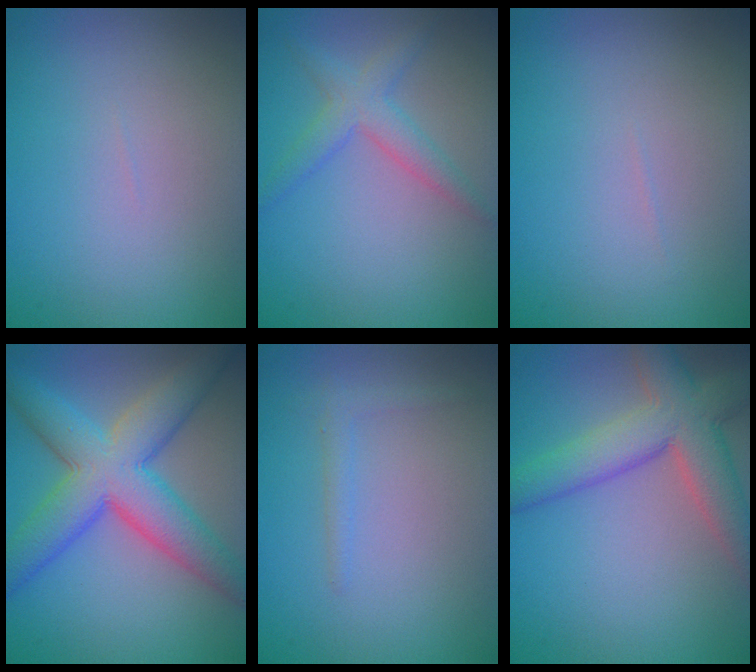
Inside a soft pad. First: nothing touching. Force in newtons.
{"total": 2.9, "press": 2.9, "slide": 0.1}
{"total": 0.0}
{"total": 8.9, "press": 8.9, "slide": 0.3}
{"total": 1.1, "press": 1.1, "slide": 0.1}
{"total": 6.8, "press": 6.8, "slide": 0.4}